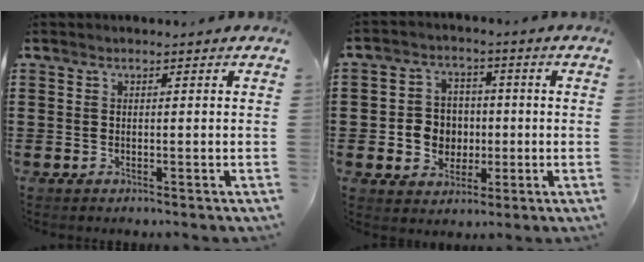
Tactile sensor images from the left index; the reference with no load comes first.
{"total": 5.8, "force": [-0.5, 5.5, 1.8], "torque": [-0.046, 0.014, -0.009]}